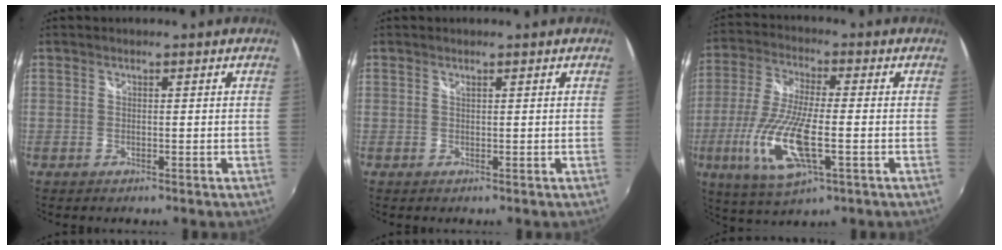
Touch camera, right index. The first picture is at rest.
{"total": 0.0}
{"total": 15.2, "force": [-4.3, 4.5, 13.9], "torque": [-0.298, -0.018, -0.081]}